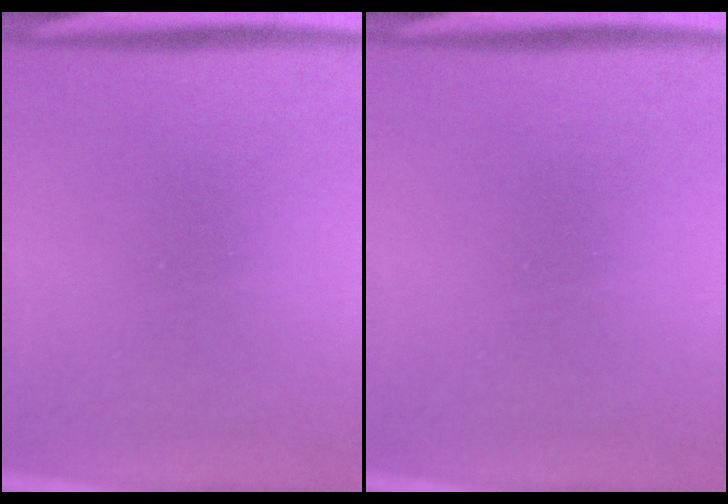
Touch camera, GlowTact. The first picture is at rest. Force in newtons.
{"total": 0.0}